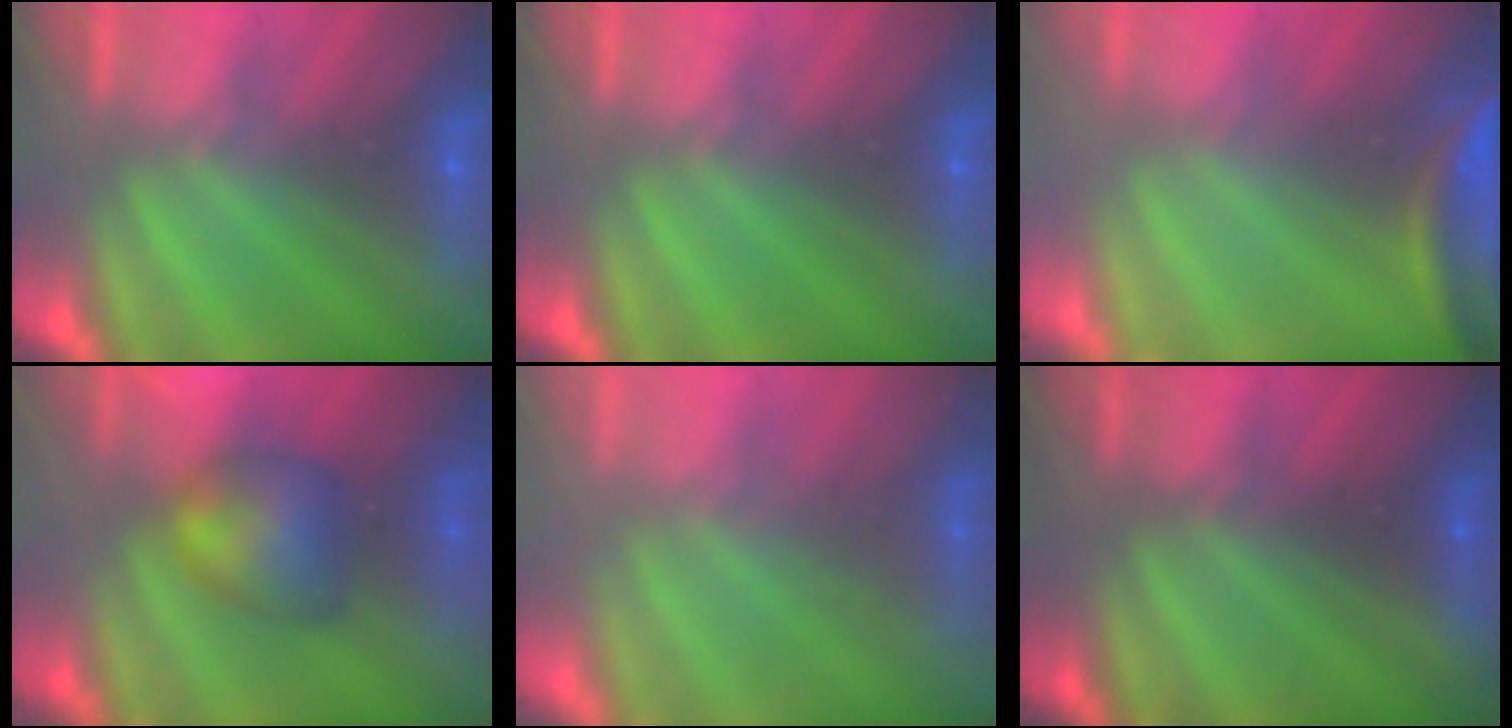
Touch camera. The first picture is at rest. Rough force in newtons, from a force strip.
{"total": 0.0}
{"total": 3.8}
{"total": 9.0}
{"total": 2.1}
{"total": 1.7}